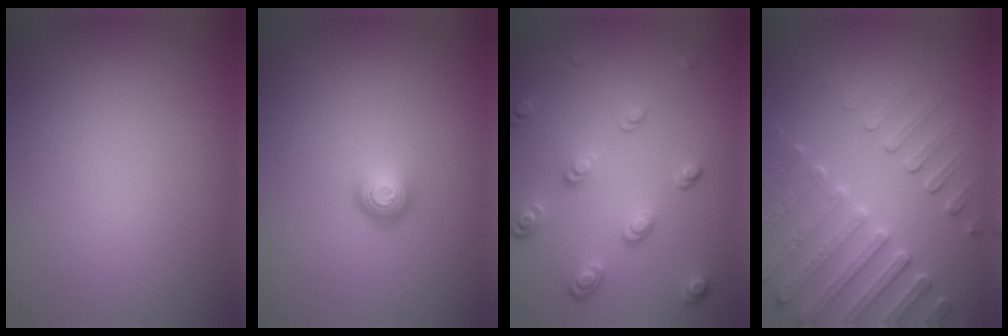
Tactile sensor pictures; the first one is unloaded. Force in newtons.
{"total": 1.6, "press": 1.1, "slide": 1.2}
{"total": 3.4, "press": 2.6, "slide": 2.2}
{"total": 4.5, "press": 4.4, "slide": 0.8}